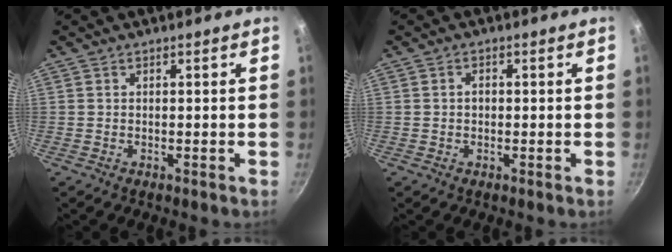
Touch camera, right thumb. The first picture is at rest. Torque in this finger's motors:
{"motor_torque": [0.05, -0.15, 0.06, -0.26, -0.01]}